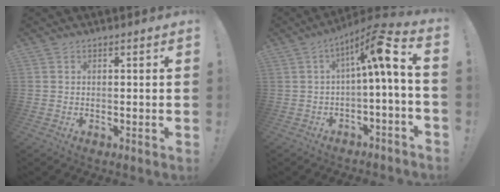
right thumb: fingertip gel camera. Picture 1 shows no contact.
{"total": 11.3, "force": [1.8, 0.6, 11.1], "torque": [-0.172, -0.011, 0.014]}